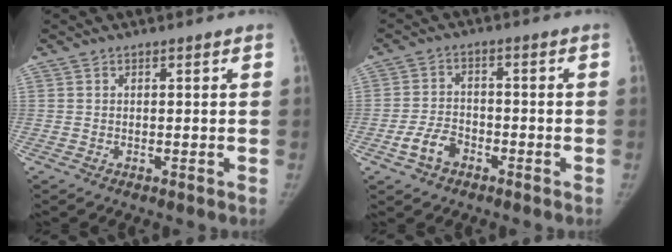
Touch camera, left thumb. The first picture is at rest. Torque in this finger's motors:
{"motor_torque": [-0.58, 0.70, 0.67, 0.40, 0.05]}